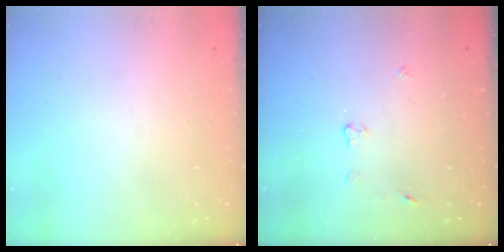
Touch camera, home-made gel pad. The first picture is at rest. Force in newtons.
{"total": 4.3, "press": 4.3, "slide": 0.5}